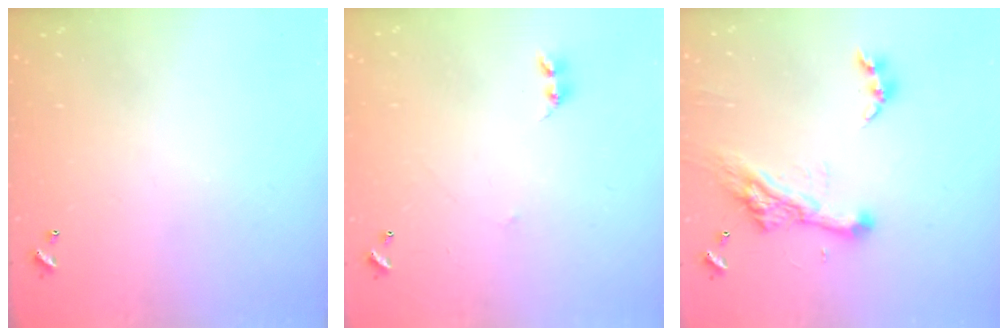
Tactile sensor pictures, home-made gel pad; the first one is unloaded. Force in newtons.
{"total": 2.5, "press": 2.4, "slide": 0.4}
{"total": 11.0, "press": 10.9, "slide": 1.4}